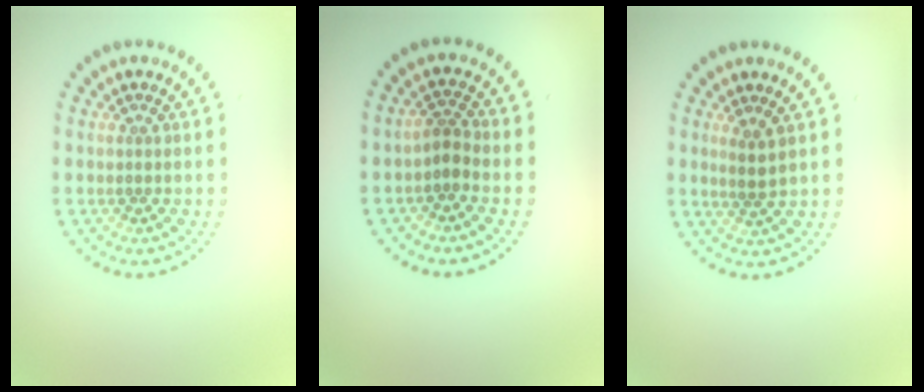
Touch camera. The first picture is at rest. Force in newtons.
{"total": 1.6, "press": 1.3, "slide": 0.9}
{"total": 1.7, "press": 1.3, "slide": 1.1}